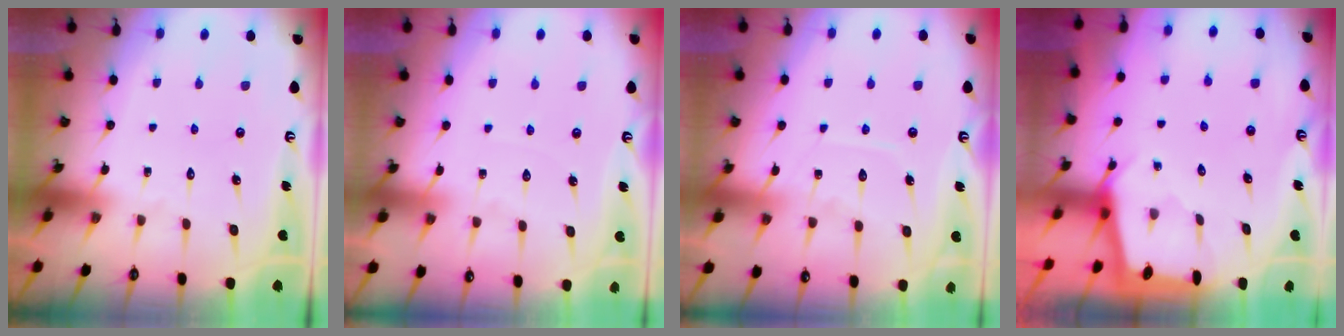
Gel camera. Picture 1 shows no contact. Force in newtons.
{"total": 4.5, "press": 4.4, "slide": 0.7}
{"total": 7.6, "press": 7.5, "slide": 0.8}
{"total": 2.3, "press": 2.3, "slide": 0.3}